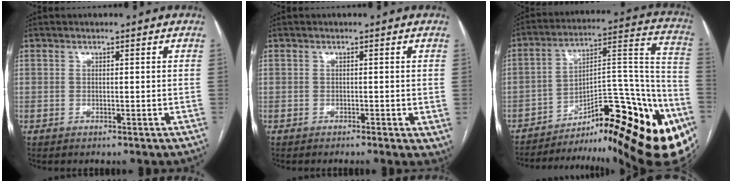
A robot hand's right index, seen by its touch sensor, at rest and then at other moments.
{"total": 2.9, "force": [-1.4, 1.0, 2.4], "torque": [-0.020, -0.006, -0.023]}
{"total": 30.1, "force": [-19.0, 7.9, 22.0], "torque": [-0.204, 0.023, -0.261]}